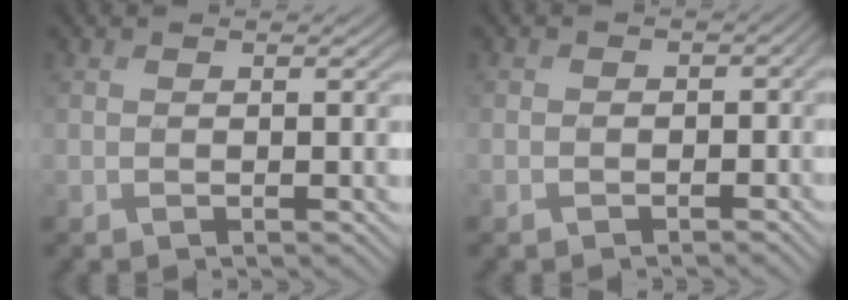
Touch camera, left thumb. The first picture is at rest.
{"total": 1.8, "force": [-0.8, 1.5, 0.4], "torque": [0.006, -0.006, -0.017]}